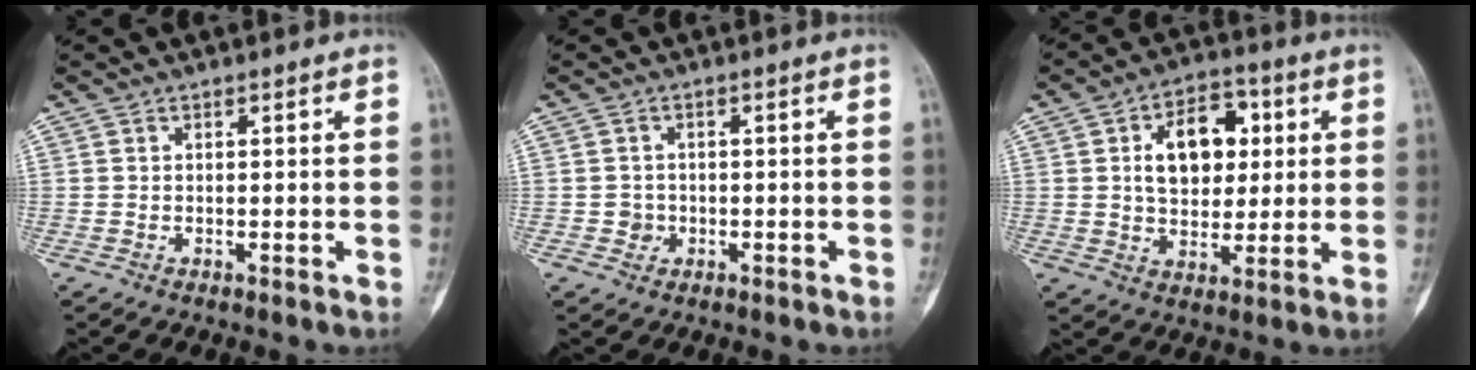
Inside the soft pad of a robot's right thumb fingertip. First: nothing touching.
{"total": 2.0, "force": [-0.5, 1.9, 0.3], "torque": [0.009, 0.009, -0.008]}
{"total": 12.9, "force": [2.7, 8.5, 9.2], "torque": [-0.104, 0.006, 0.041]}